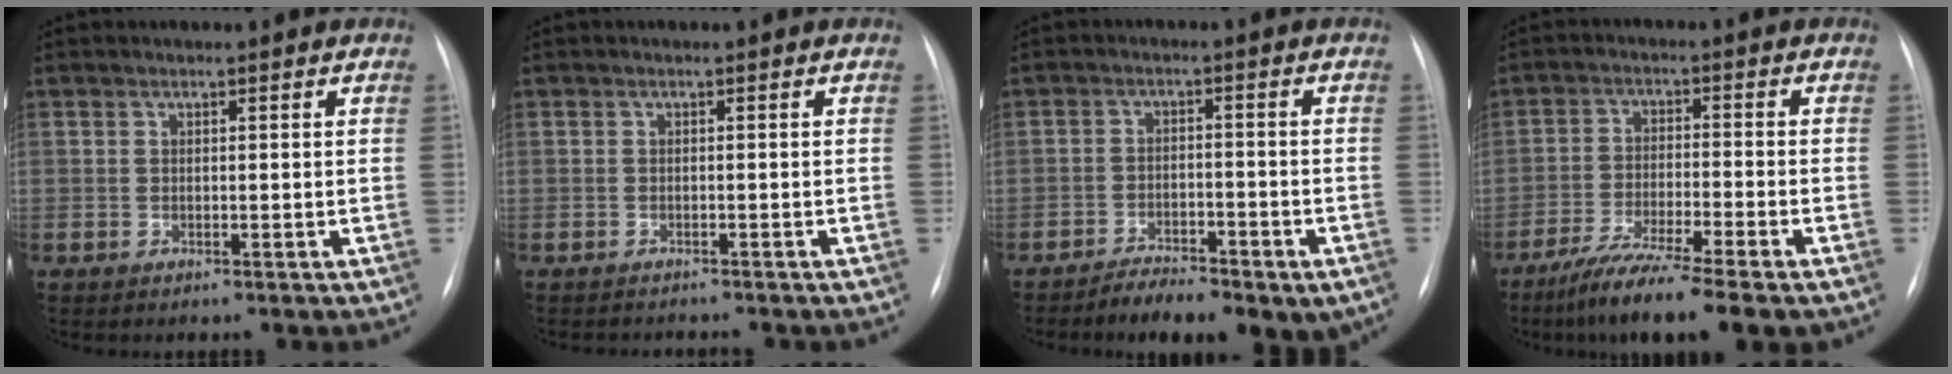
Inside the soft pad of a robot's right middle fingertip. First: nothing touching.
{"total": 2.5, "force": [-2.4, 0.3, 0.4], "torque": [0.000, -0.009, -0.028]}
{"total": 9.8, "force": [-7.1, 3.6, 5.9], "torque": [-0.076, 0.007, -0.105]}
{"total": 11.1, "force": [-8.3, 0.2, 7.4], "torque": [-0.124, -0.033, -0.135]}